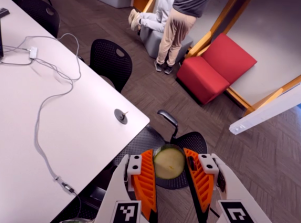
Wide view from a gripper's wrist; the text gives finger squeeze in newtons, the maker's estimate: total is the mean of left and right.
{"total": 9.3, "left": 10.1, "right": 8.5}